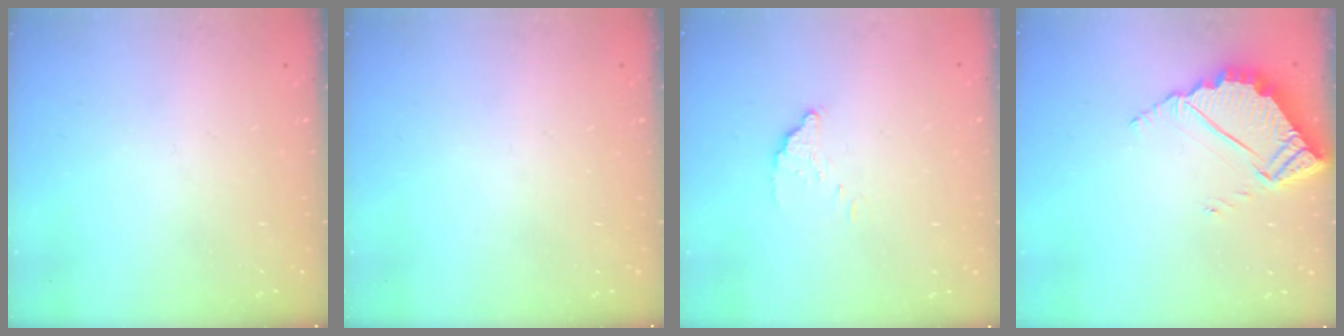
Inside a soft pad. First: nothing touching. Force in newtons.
{"total": 0.0}
{"total": 3.9, "press": 3.9, "slide": 0.1}
{"total": 6.2, "press": 6.2, "slide": 0.3}